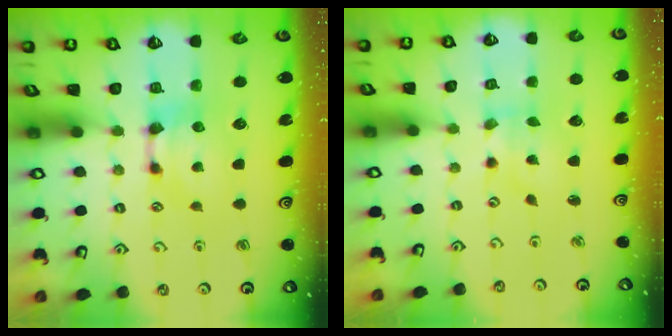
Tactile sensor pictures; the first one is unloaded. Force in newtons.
{"total": 2.0, "press": 1.7, "slide": 1.1}